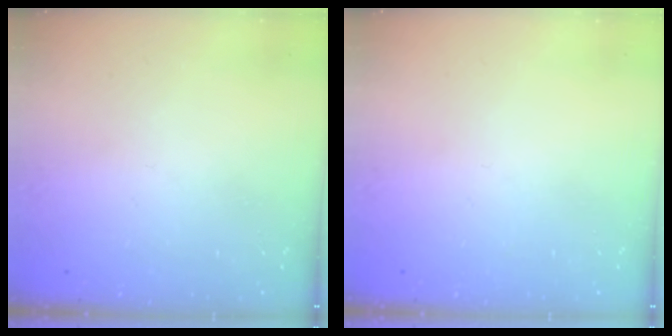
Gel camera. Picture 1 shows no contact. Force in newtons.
{"total": 0.0}